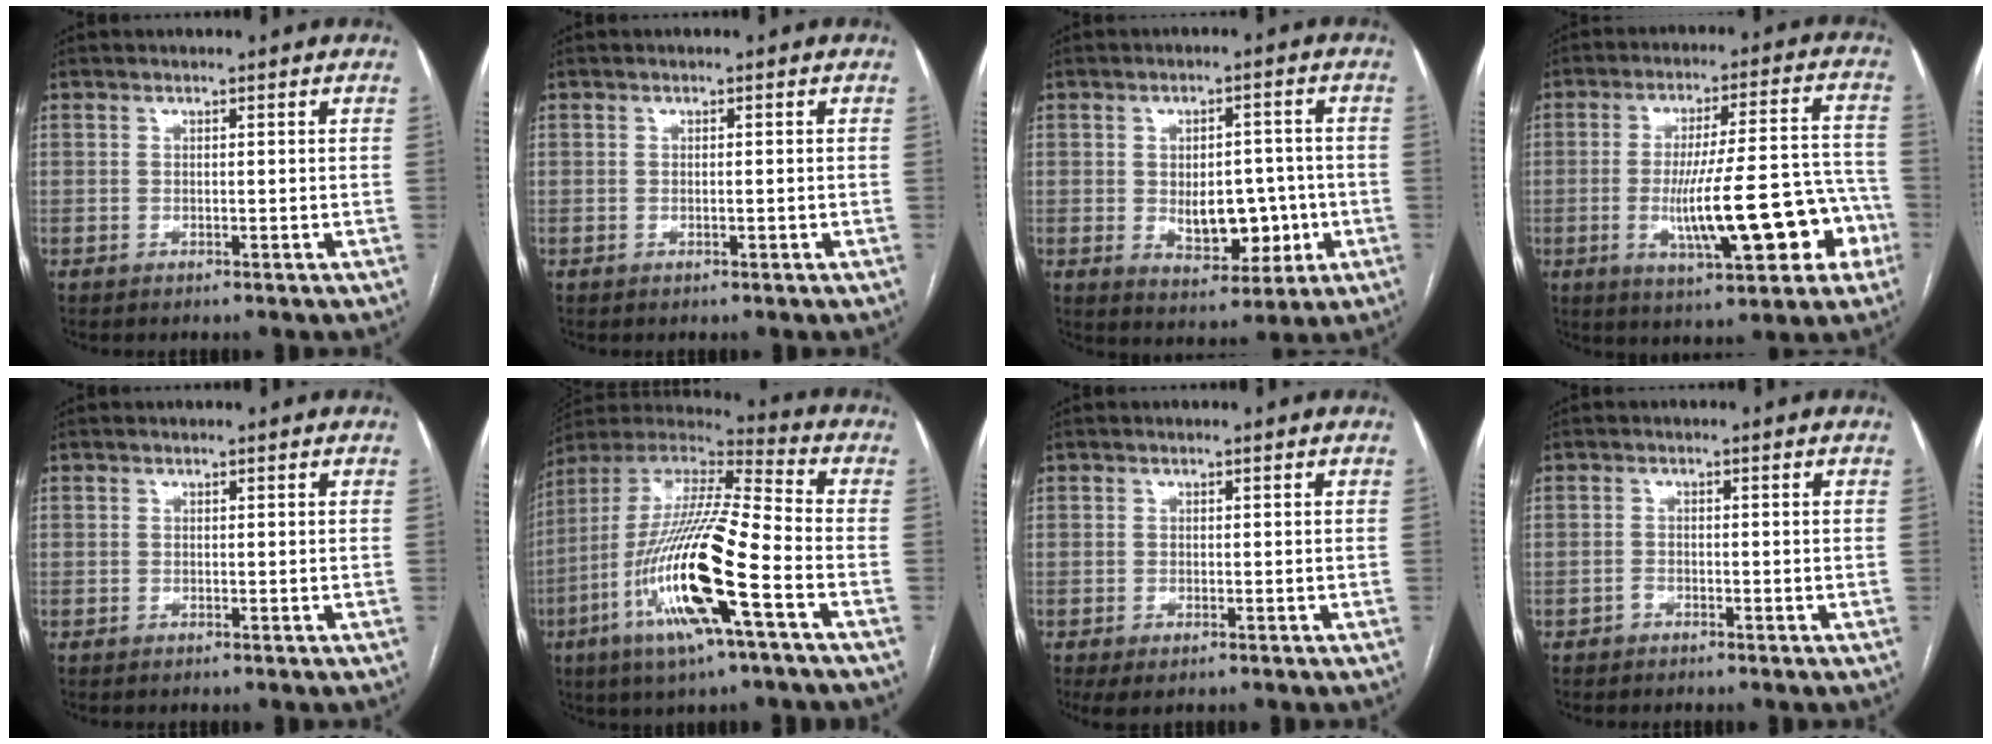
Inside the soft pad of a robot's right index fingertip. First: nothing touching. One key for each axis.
{"total": 0.5, "fx": -0.2, "fy": 0.1, "fz": 0.5, "tx": -0.011, "ty": -0.001, "tz": -0.001}
{"total": 8.8, "fx": -1.3, "fy": 5.0, "fz": 7.1, "tx": -0.100, "ty": 0.006, "tz": -0.008}
{"total": 16.7, "fx": -5.0, "fy": 3.6, "fz": 15.5, "tx": -0.229, "ty": 0.024, "tz": -0.064}
{"total": 0.0}
{"total": 20.8, "fx": -7.4, "fy": 1.9, "fz": 19.3, "tx": -0.405, "ty": -0.025, "tz": -0.143}
{"total": 2.0, "fx": -1.0, "fy": 1.0, "fz": 1.3, "tx": -0.025, "ty": -0.003, "tz": -0.007}
{"total": 0.8, "fx": -0.7, "fy": 0.4, "fz": 0.1, "tx": 0.000, "ty": 0.003, "tz": -0.014}